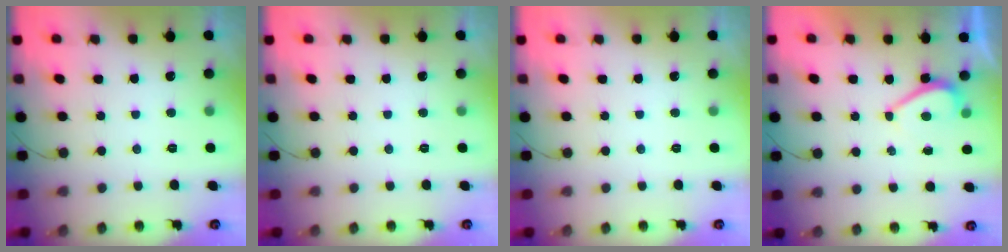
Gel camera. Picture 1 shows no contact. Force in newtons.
{"total": 0.0}
{"total": 0.0}
{"total": 2.8, "press": 2.8, "slide": 0.5}